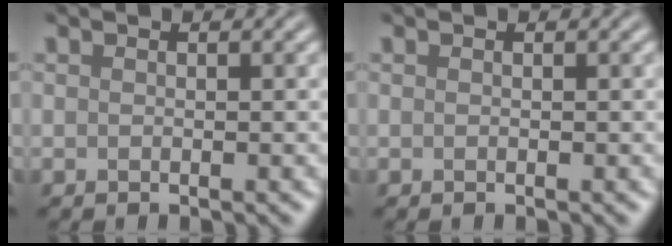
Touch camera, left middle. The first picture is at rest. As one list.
[{"total": 0.0}]